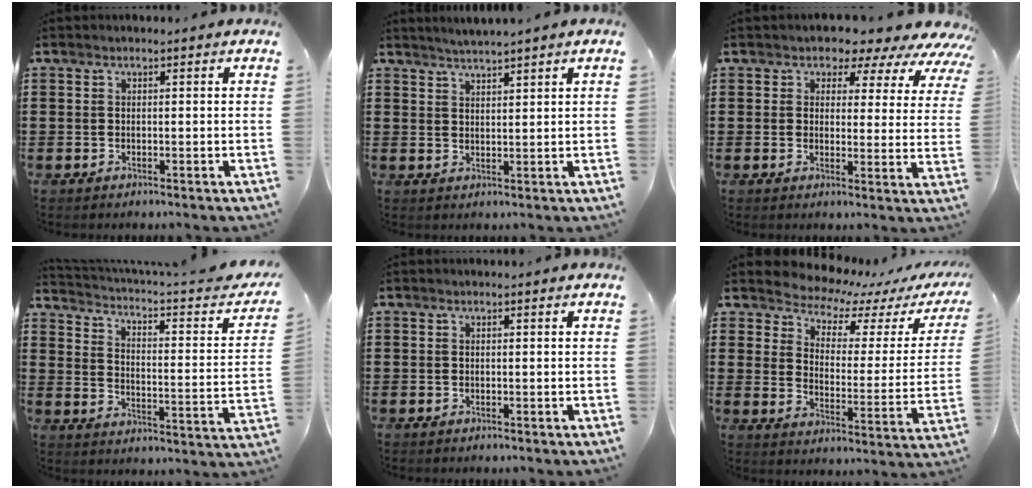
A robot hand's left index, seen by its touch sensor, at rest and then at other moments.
{"total": 2.0, "force": [1.9, -0.6, 0.1], "torque": [-0.007, -0.005, 0.036]}
{"total": 4.3, "force": [3.5, 2.3, 1.0], "torque": [-0.022, -0.027, 0.051]}
{"total": 2.5, "force": [1.3, 0.3, 2.1], "torque": [-0.053, -0.025, 0.011]}
{"total": 0.0}
{"total": 4.8, "force": [4.6, 1.2, 0.6], "torque": [-0.038, -0.045, 0.073]}